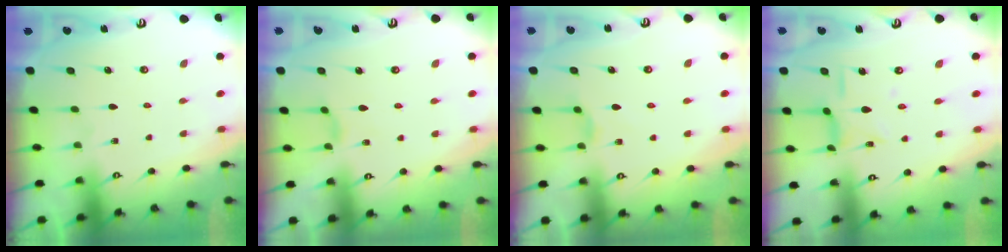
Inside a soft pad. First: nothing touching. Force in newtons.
{"total": 2.2, "press": 2.2, "slide": 0.5}
{"total": 1.9, "press": 1.8, "slide": 0.4}
{"total": 7.5, "press": 7.5, "slide": 0.3}